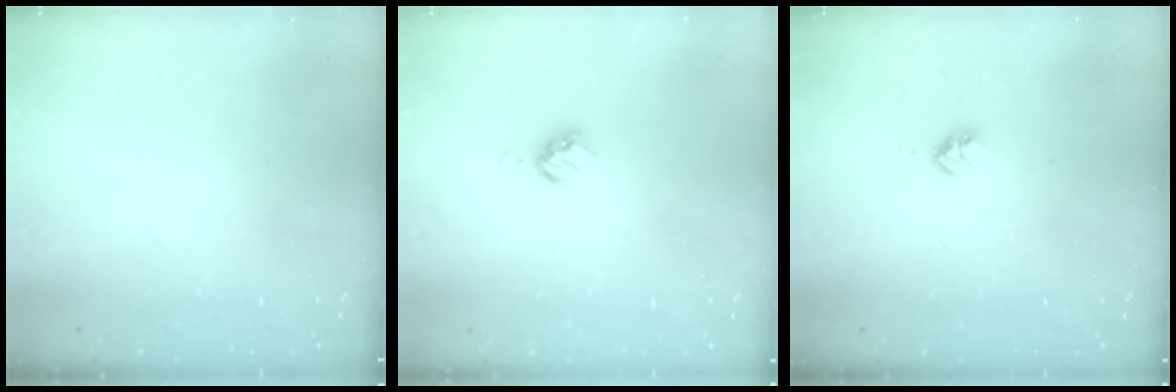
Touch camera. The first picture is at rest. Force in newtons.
{"total": 5.1, "press": 5.1, "slide": 0.1}
{"total": 3.4, "press": 3.4, "slide": 0.5}